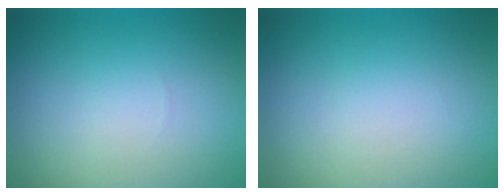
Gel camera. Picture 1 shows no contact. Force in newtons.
{"total": 0.0}